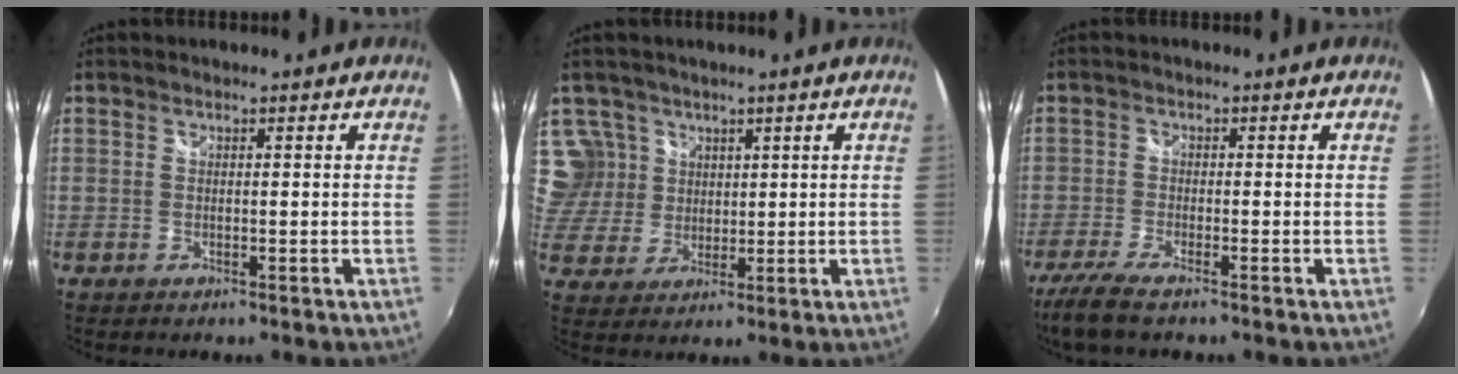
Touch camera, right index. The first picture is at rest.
{"total": 7.6, "force": [3.8, 6.5, 1.1], "torque": [-0.022, 0.008, 0.081]}
{"total": 6.2, "force": [-4.9, 1.2, 3.7], "torque": [-0.101, -0.023, -0.096]}